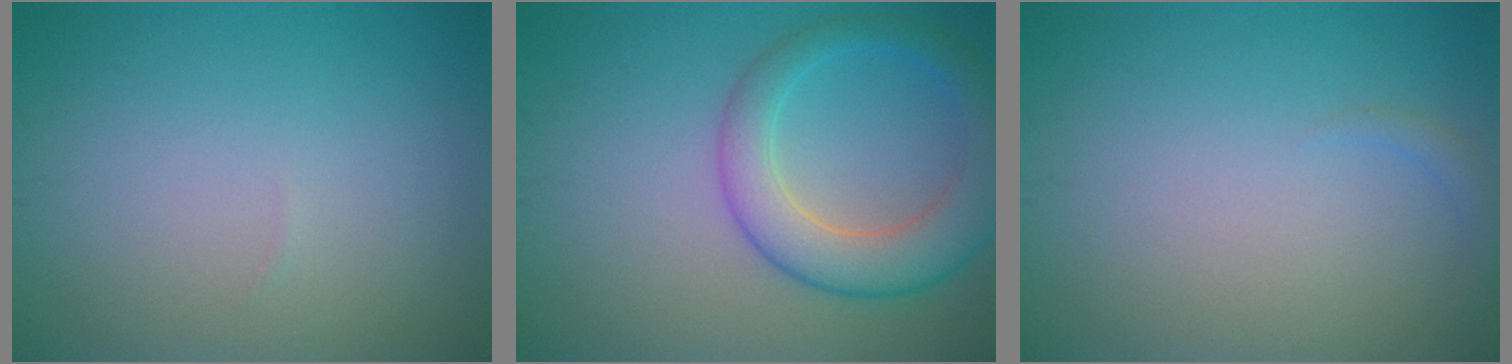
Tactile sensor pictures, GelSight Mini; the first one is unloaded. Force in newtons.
{"total": 5.8, "press": 5.8, "slide": 0.3}
{"total": 0.8, "press": 0.8, "slide": 0.1}